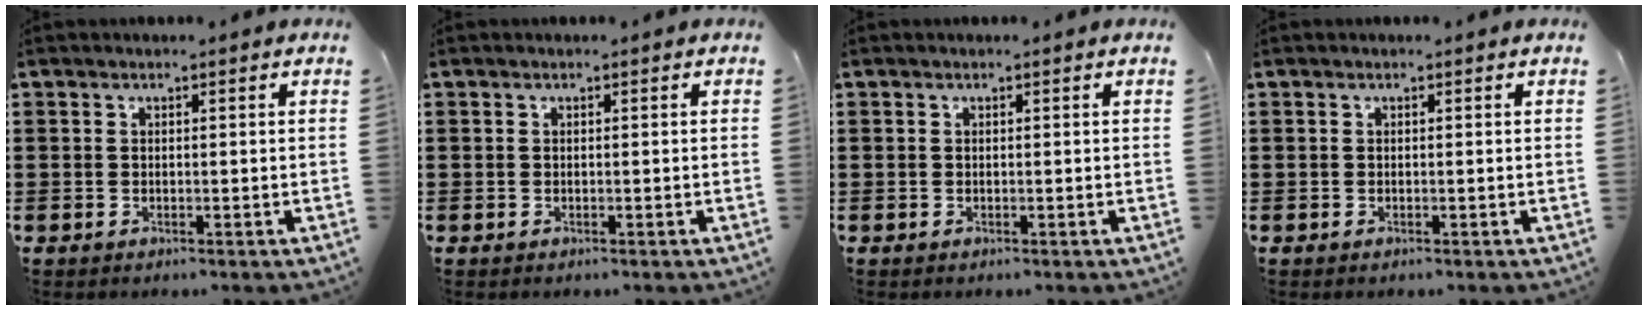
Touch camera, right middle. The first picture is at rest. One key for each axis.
{"total": 0.0}
{"total": 0.0}
{"total": 0.0}